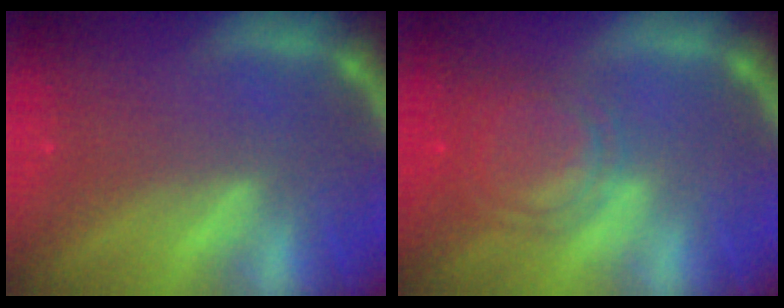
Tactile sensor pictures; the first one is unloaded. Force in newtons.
{"total": 6.0}